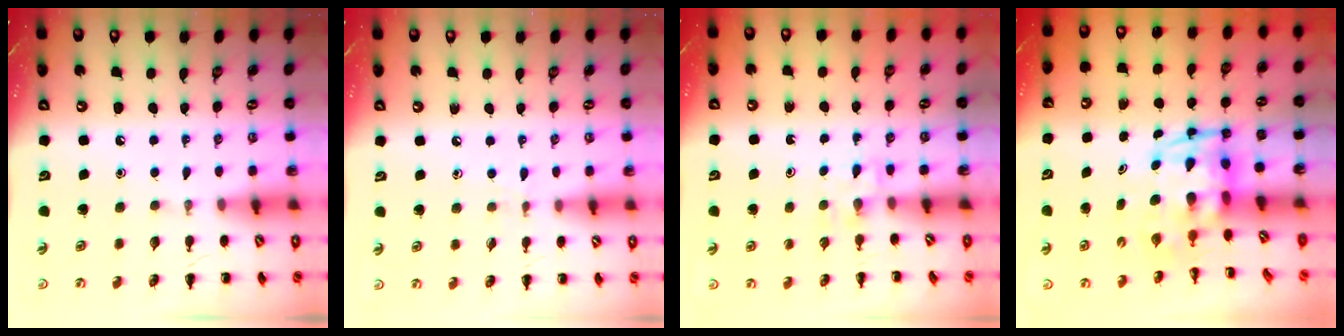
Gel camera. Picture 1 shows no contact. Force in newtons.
{"total": 2.9, "press": 2.6, "slide": 1.2}
{"total": 2.8, "press": 2.6, "slide": 1.1}
{"total": 3.9, "press": 3.6, "slide": 1.4}